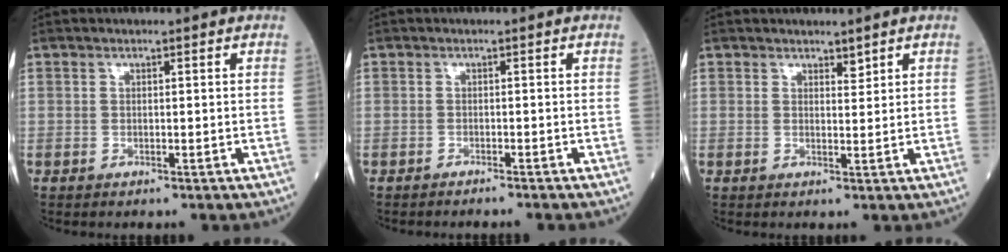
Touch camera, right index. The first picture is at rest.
{"total": 2.4, "force": [-2.2, -0.4, 0.8], "torque": [-0.008, 0.001, -0.026]}
{"total": 1.3, "force": [1.2, 0.3, 0.3], "torque": [-0.008, -0.002, 0.021]}